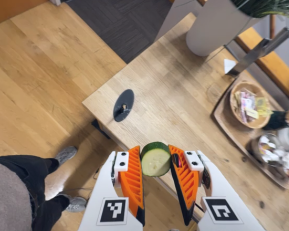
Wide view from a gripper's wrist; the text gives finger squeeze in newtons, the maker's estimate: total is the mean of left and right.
{"total": 8.9, "left": 9.3, "right": 8.5}